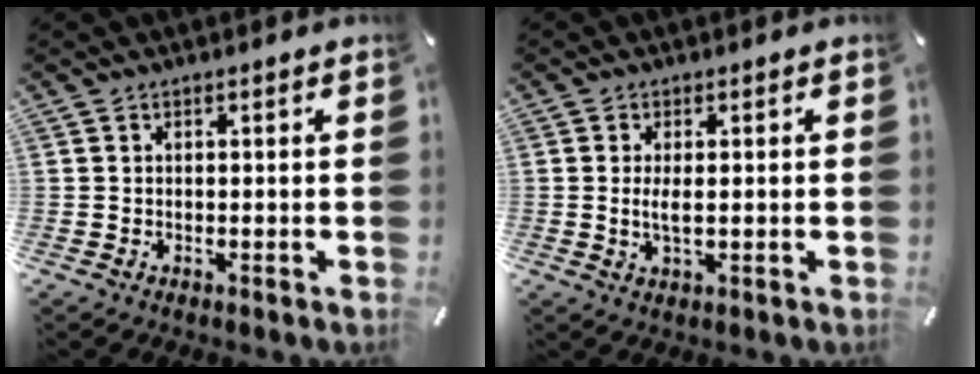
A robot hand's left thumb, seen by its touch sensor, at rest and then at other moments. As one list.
[{"total": 3.6, "force": [0.1, 1.3, 3.3], "torque": [-0.069, -0.008, -0.006]}]